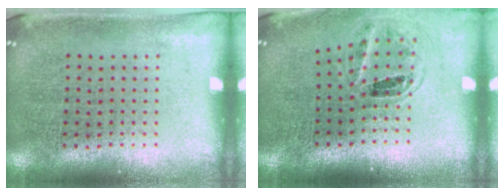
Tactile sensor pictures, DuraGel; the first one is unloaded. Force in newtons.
{"total": 1.1, "press": 1.0, "slide": 0.3}